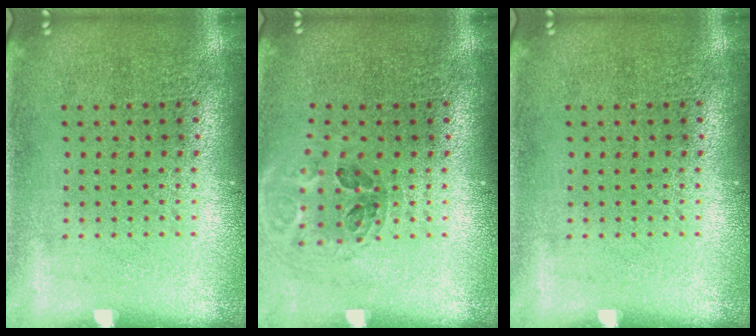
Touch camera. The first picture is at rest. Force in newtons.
{"total": 1.0, "press": 1.0, "slide": 0.1}
{"total": 0.0}